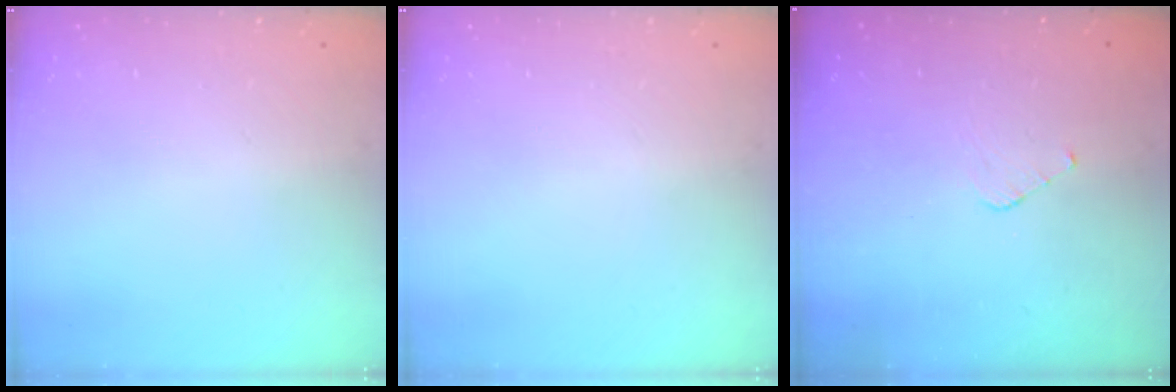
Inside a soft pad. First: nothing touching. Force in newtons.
{"total": 0.0}
{"total": 3.5, "press": 3.5, "slide": 0.3}